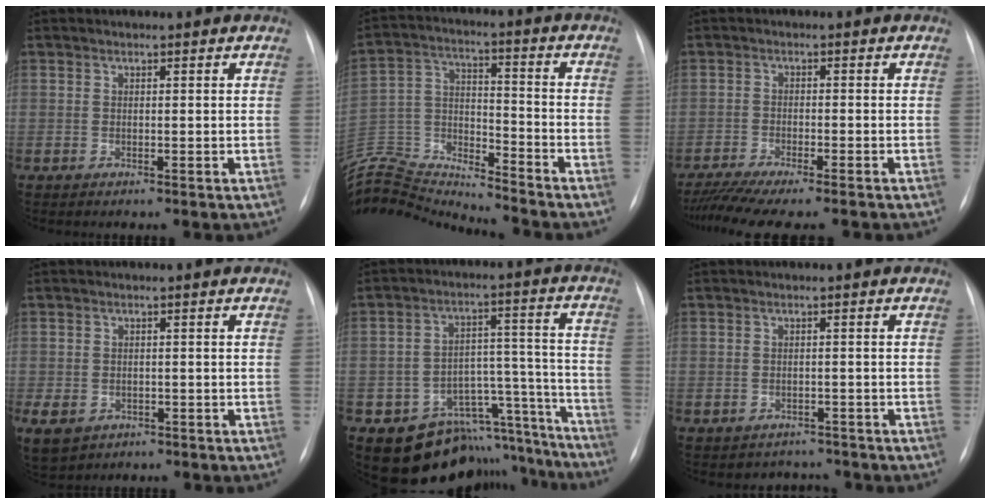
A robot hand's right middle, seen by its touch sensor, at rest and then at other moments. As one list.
[{"total": 17.7, "force": [-17.5, 0.6, 2.7], "torque": [-0.060, 0.036, -0.302]}, {"total": 11.4, "force": [-10.0, 0.6, 5.5], "torque": [-0.077, -0.014, -0.151]}, {"total": 9.2, "force": [-4.3, 7.4, 3.6], "torque": [-0.104, -0.001, -0.053]}, {"total": 15.9, "force": [-13.5, 8.0, 2.8], "torque": [-0.006, 0.092, -0.173]}, {"total": 3.0, "force": [-2.5, 1.5, -0.5], "torque": [0.001, 0.014, -0.033]}]